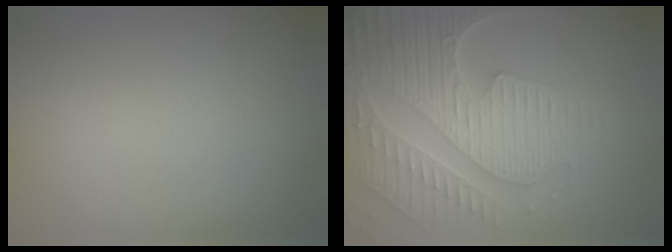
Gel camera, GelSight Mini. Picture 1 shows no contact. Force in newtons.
{"total": 8.9, "press": 6.3, "slide": 6.3}